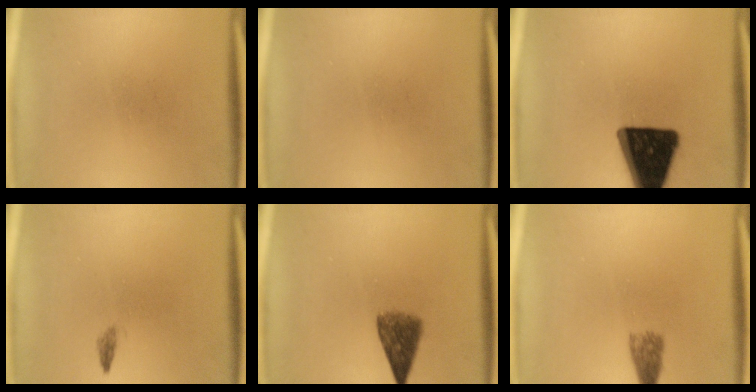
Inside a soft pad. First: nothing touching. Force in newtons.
{"total": 0.0}
{"total": 18.4}
{"total": 0.8}
{"total": 5.5}
{"total": 2.7}